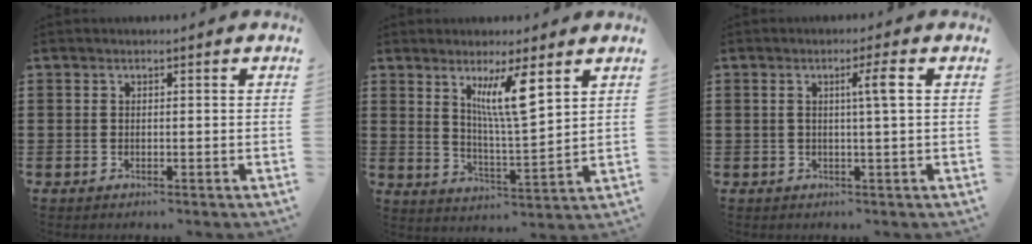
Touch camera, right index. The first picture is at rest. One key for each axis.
{"total": 8.4, "fx": 4.3, "fy": 1.3, "fz": 7.1, "tx": -0.140, "ty": -0.003, "tz": 0.071}
{"total": 3.4, "fx": 0.6, "fy": -0.2, "fz": 3.3, "tx": -0.055, "ty": -0.005, "tz": 0.003}